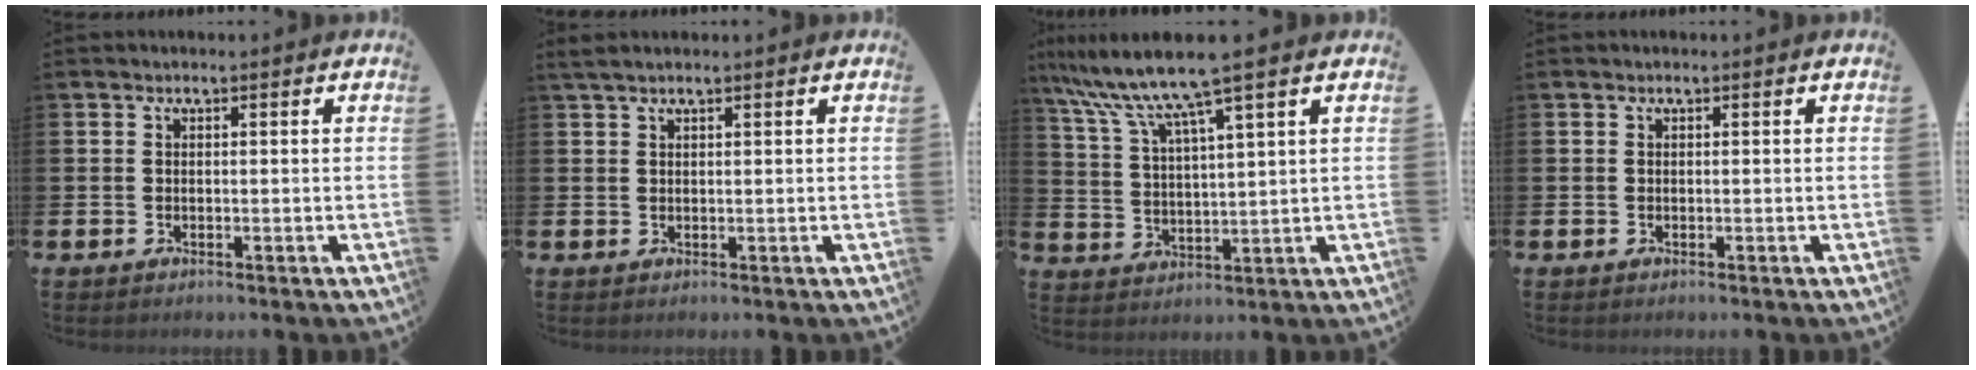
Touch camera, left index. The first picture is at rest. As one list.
[{"total": 1.4, "force": [1.2, 0.2, 0.7], "torque": [-0.021, 0.005, 0.023]}, {"total": 9.0, "force": [7.3, 0.4, 5.3], "torque": [-0.131, -0.030, 0.123]}, {"total": 0.0}]